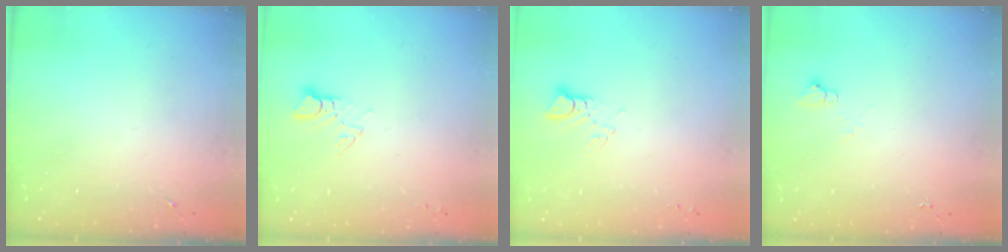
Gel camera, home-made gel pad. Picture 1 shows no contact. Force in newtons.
{"total": 4.5, "press": 4.5, "slide": 0.5}
{"total": 2.9, "press": 2.9, "slide": 0.2}
{"total": 3.5, "press": 3.5, "slide": 0.4}